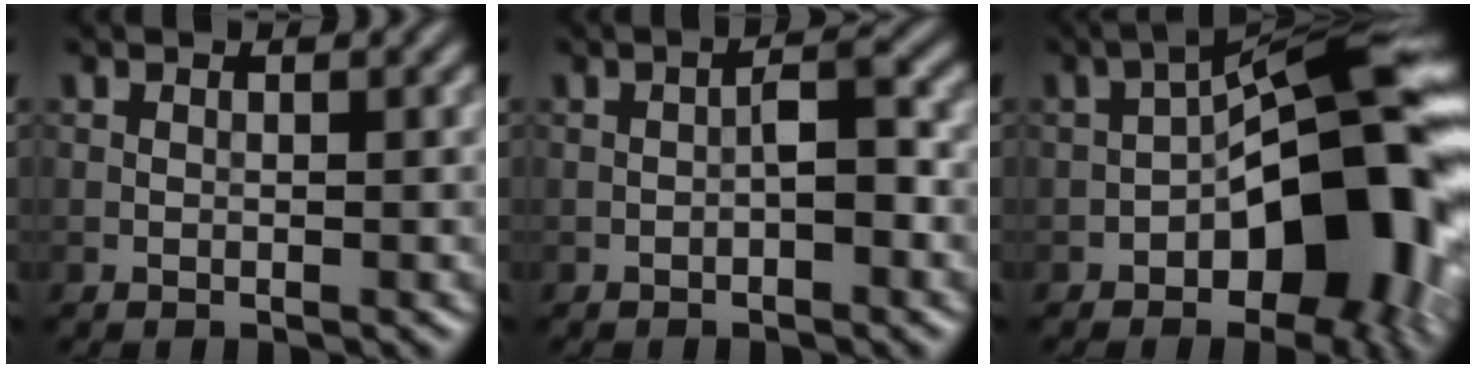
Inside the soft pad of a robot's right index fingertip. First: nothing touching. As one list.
[{"total": 2.6, "force": [-0.7, 0.8, 2.3], "torque": [-0.036, 0.008, -0.015]}, {"total": 12.7, "force": [-3.5, 6.3, 10.5], "torque": [-0.119, 0.025, -0.074]}]